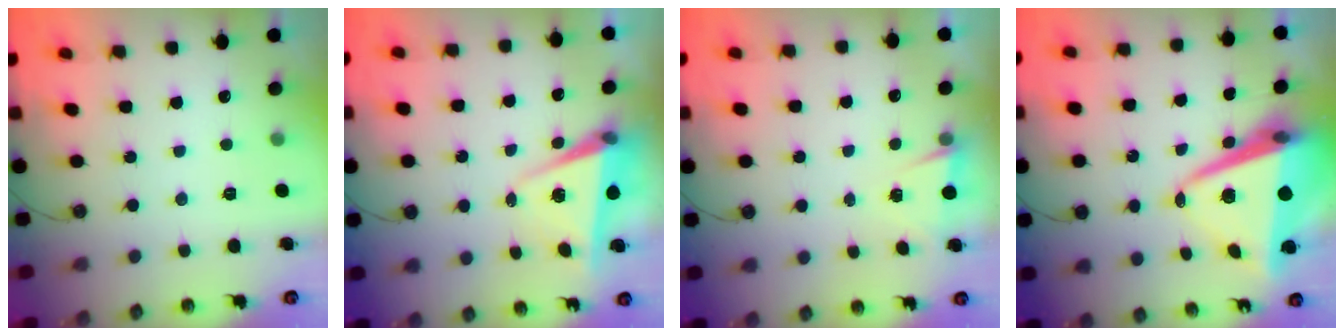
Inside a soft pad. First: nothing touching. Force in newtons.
{"total": 4.8, "press": 4.5, "slide": 1.7}
{"total": 1.3, "press": 0.7, "slide": 1.1}
{"total": 13.6, "press": 13.5, "slide": 1.6}